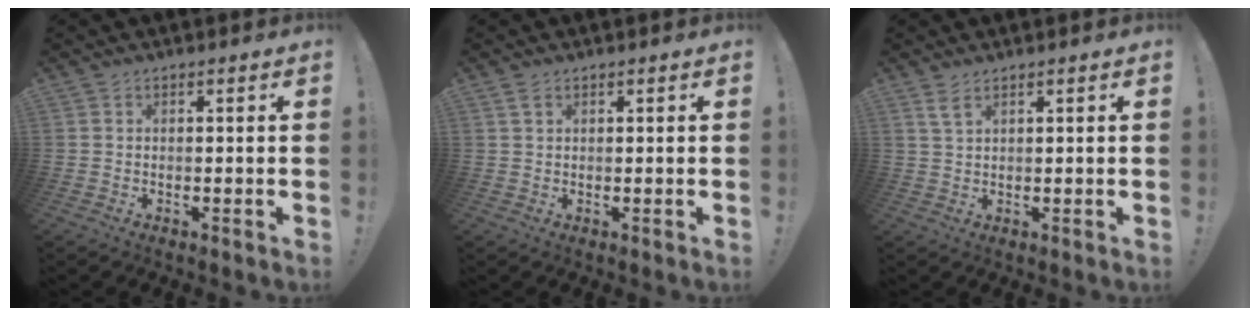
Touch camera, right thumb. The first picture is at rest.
{"total": 1.7, "force": [1.0, 0.8, 1.0], "torque": [-0.014, -0.001, 0.018]}
{"total": 3.4, "force": [2.1, 1.1, 2.4], "torque": [-0.042, -0.005, 0.037]}